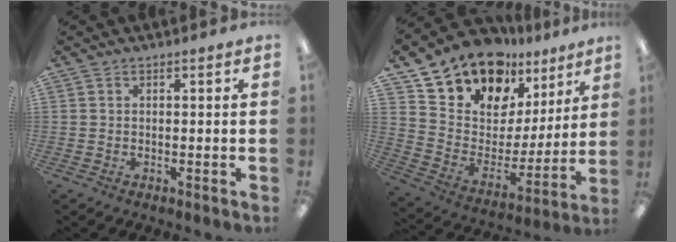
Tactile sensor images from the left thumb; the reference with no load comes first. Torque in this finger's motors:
{"motor_torque": [2.10, 2.18, 1.33, -1.44, 0.24]}